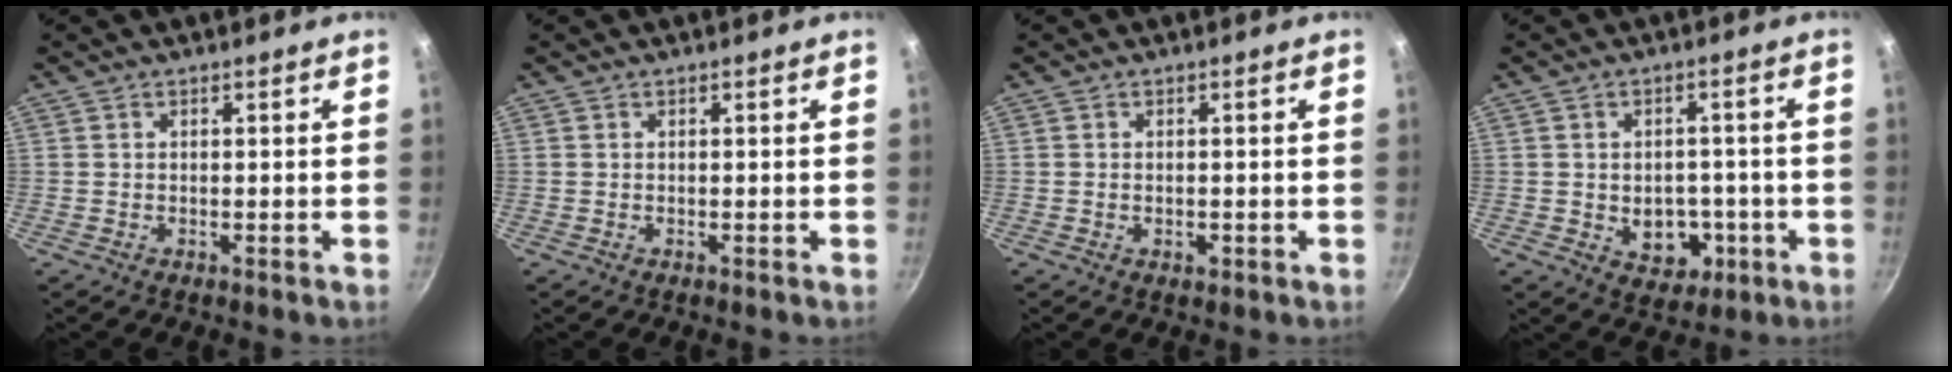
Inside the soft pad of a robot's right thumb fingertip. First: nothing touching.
{"total": 0.0}
{"total": 1.3, "force": [-0.3, 0.8, 0.9], "torque": [-0.012, 0.001, -0.005]}
{"total": 7.7, "force": [-1.8, 6.0, 4.5], "torque": [-0.033, 0.011, -0.012]}